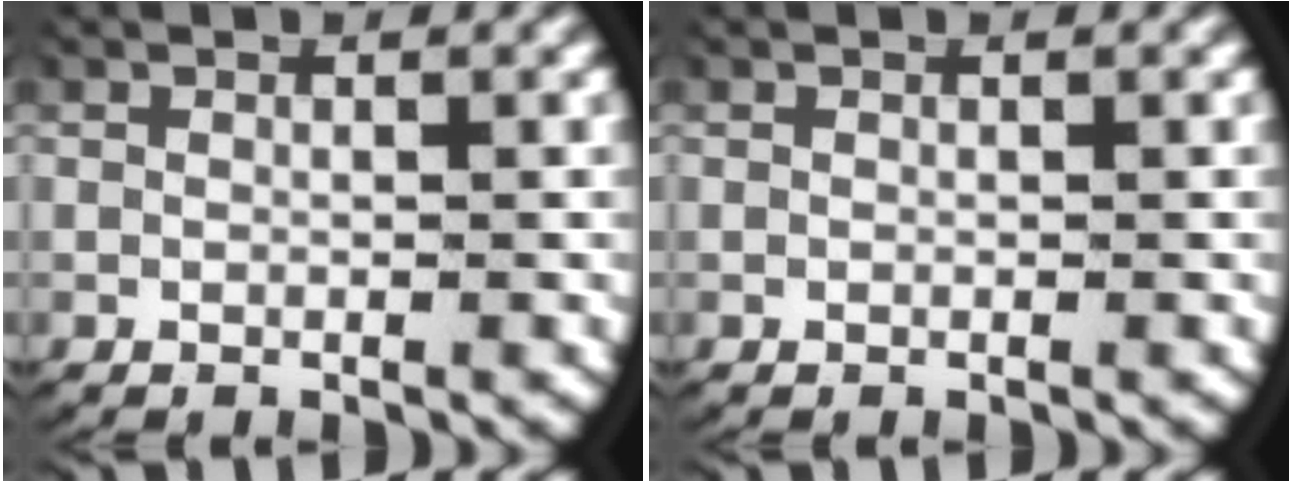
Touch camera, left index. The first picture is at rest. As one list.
[{"total": 0.0}]